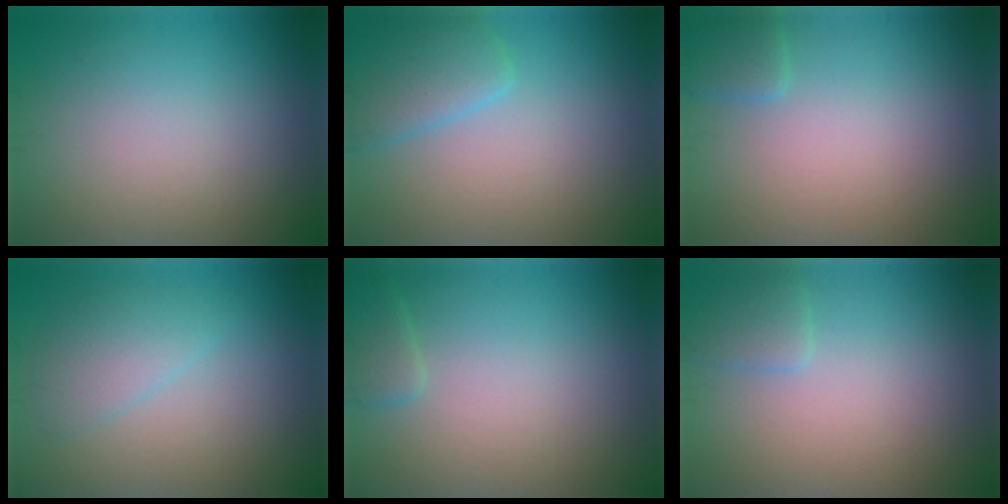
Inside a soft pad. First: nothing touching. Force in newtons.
{"total": 3.7, "press": 3.6, "slide": 0.2}
{"total": 1.5, "press": 1.5, "slide": 0.1}
{"total": 2.5, "press": 2.5, "slide": 0.2}
{"total": 1.5, "press": 1.5, "slide": 0.1}
{"total": 1.6, "press": 1.6, "slide": 0.1}